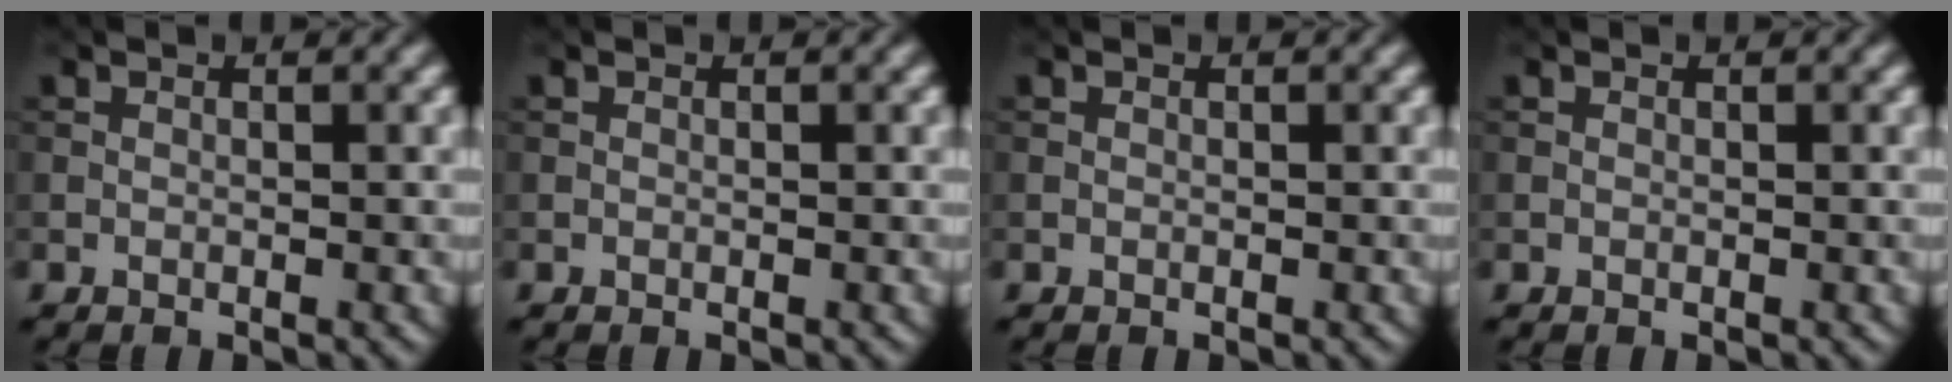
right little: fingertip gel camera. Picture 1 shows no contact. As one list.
[{"total": 0.0}, {"total": 0.0}, {"total": 0.0}]